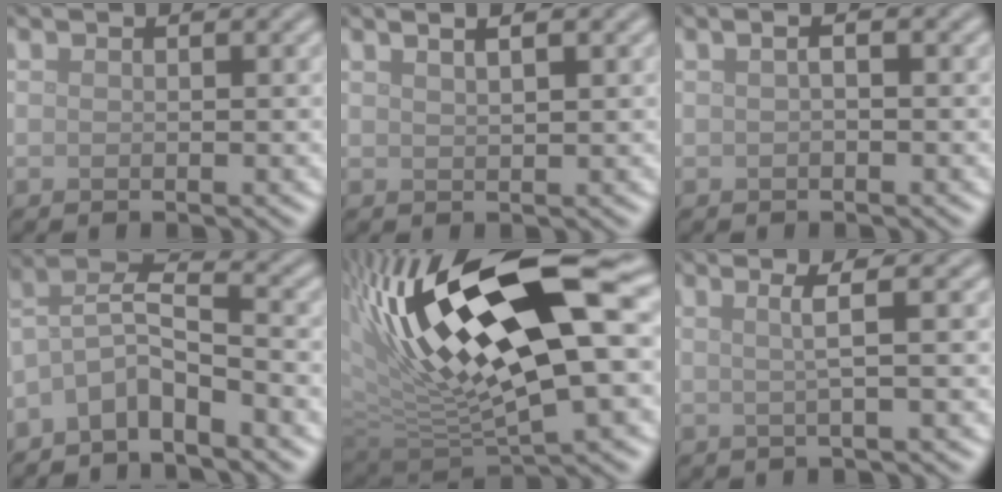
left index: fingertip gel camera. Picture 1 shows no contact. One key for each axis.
{"total": 2.8, "fx": 1.8, "fy": 1.1, "fz": 1.8, "tx": -0.008, "ty": 0.014, "tz": 0.000}
{"total": 0.9, "fx": 0.1, "fy": 0.2, "fz": 0.8, "tx": -0.014, "ty": -0.003, "tz": 0.001}
{"total": 4.4, "fx": -3.2, "fy": 1.3, "fz": 2.8, "tx": -0.051, "ty": 0.008, "tz": -0.070}
{"total": 17.1, "fx": 4.3, "fy": 6.1, "fz": 15.4, "tx": -0.269, "ty": 0.002, "tz": 0.069}
{"total": 2.4, "fx": 0.3, "fy": 0.5, "fz": 2.3, "tx": -0.039, "ty": 0.007, "tz": -0.001}